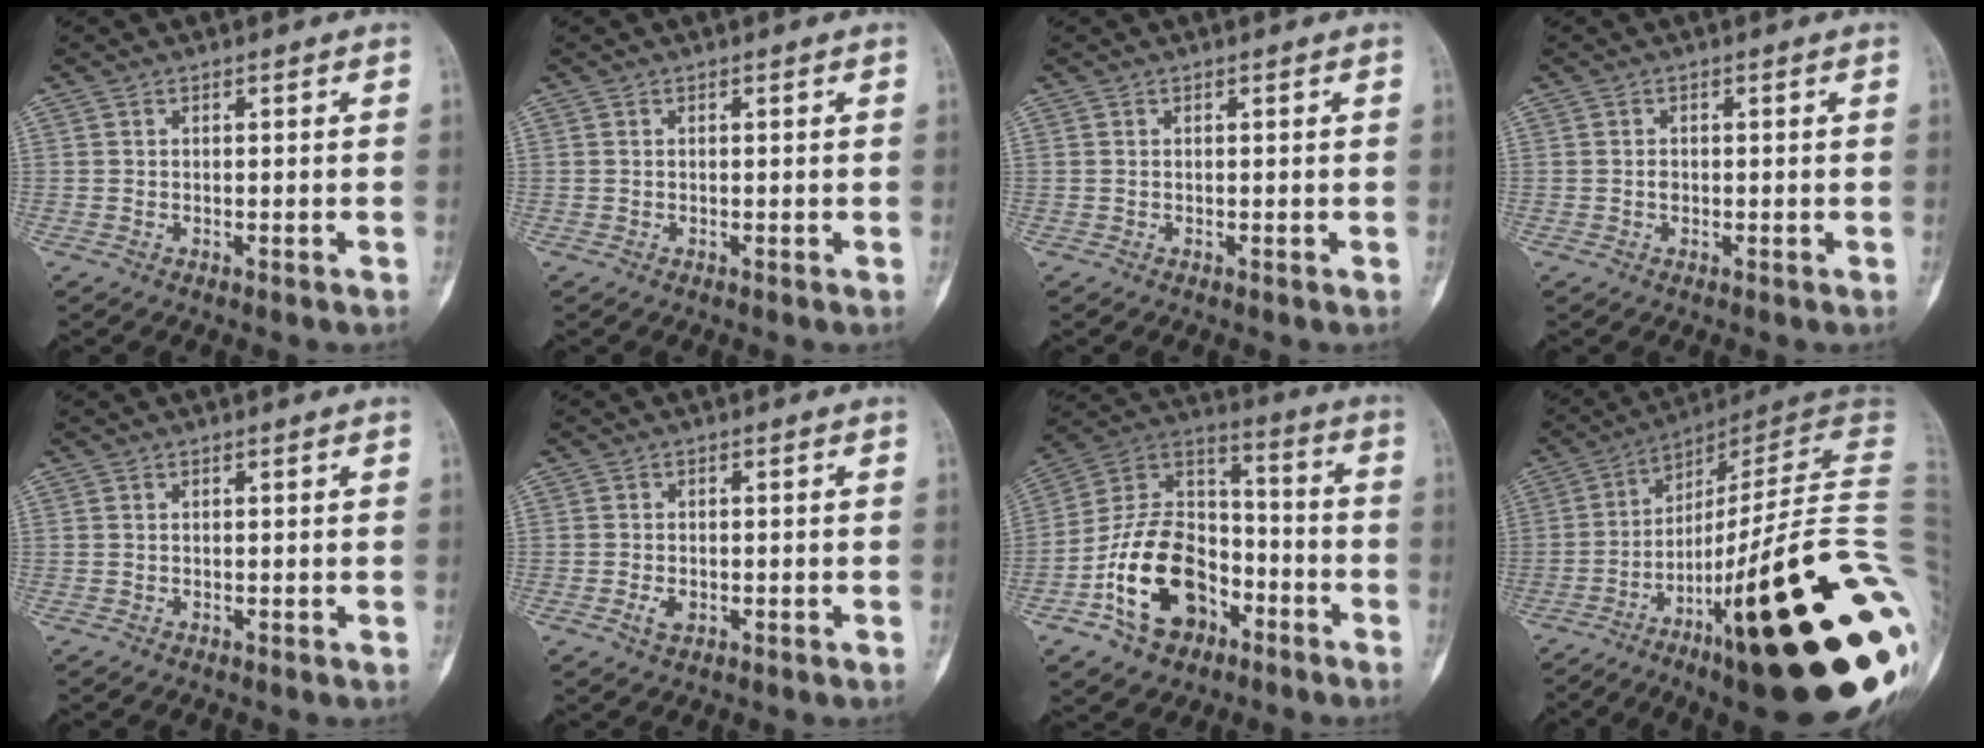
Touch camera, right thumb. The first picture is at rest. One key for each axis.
{"total": 0.0}
{"total": 0.0}
{"total": 0.9, "fx": -0.1, "fy": 0.7, "fz": 0.5, "tx": -0.004, "ty": 0.003, "tz": -0.003}
{"total": 0.0}
{"total": 2.3, "fx": -0.8, "fy": 1.5, "fz": 1.6, "tx": -0.027, "ty": 0.000, "tz": -0.012}
{"total": 18.7, "fx": -8.2, "fy": 12.5, "fz": 11.2, "tx": -0.161, "ty": 0.076, "tz": -0.146}
{"total": 33.5, "fx": -8.0, "fy": 5.3, "fz": 32.1, "tx": -0.370, "ty": 0.028, "tz": -0.128}